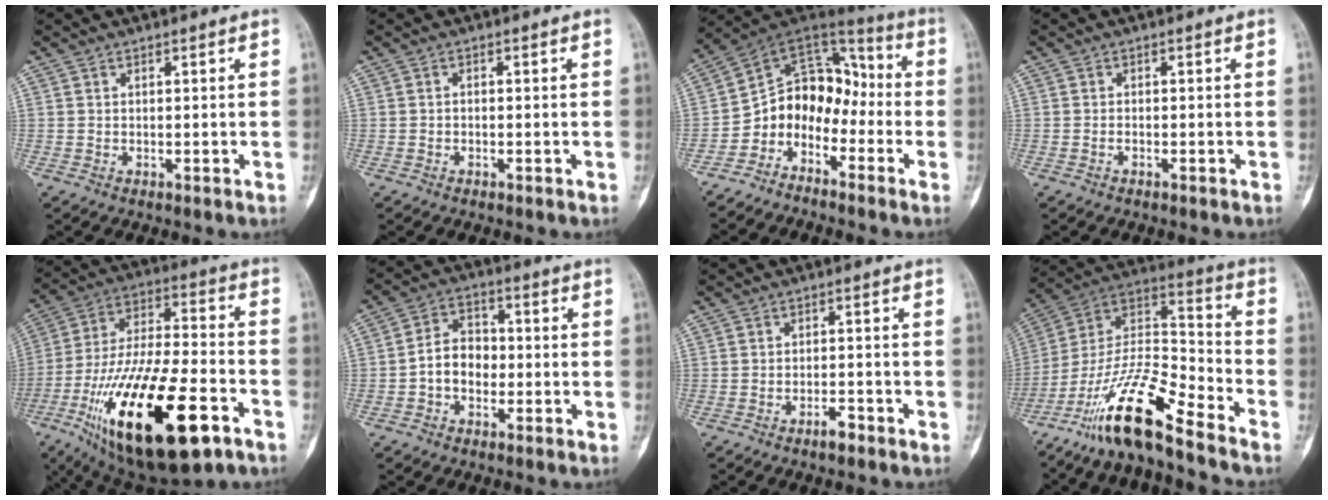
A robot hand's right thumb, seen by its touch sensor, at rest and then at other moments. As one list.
[{"total": 0.5, "force": [-0.3, 0.3, 0.3], "torque": [-0.004, 0.003, -0.010]}, {"total": 11.5, "force": [-5.0, 8.7, 5.5], "torque": [-0.049, 0.106, -0.105]}, {"total": 0.6, "force": [-0.4, 0.2, 0.4], "torque": [-0.012, 0.005, -0.008]}, {"total": 29.9, "force": [-12.8, 11.2, 24.6], "torque": [-0.478, 0.041, -0.203]}, {"total": 7.6, "force": [-1.5, 5.8, 4.7], "torque": [-0.057, 0.031, -0.040]}, {"total": 2.5, "force": [-1.8, 0.8, 1.5], "torque": [-0.029, 0.010, -0.033]}, {"total": 17.9, "force": [-13.1, 3.4, 11.6], "torque": [-0.219, 0.087, -0.244]}]